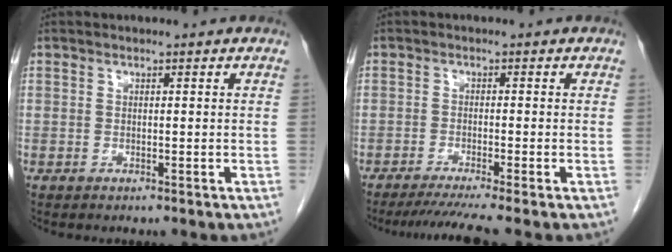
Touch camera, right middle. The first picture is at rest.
{"total": 6.0, "force": [-4.9, -1.4, 3.1], "torque": [-0.043, -0.019, -0.081]}